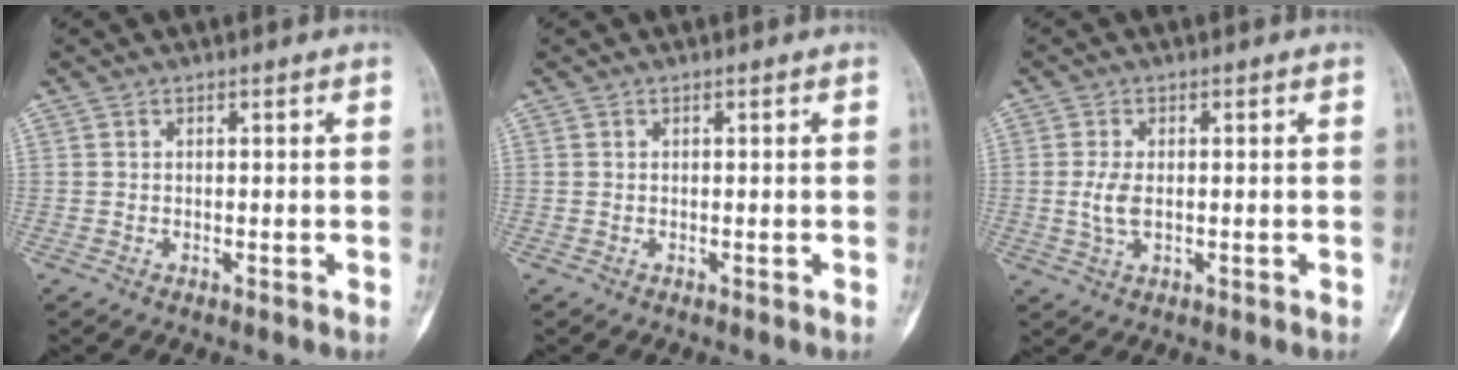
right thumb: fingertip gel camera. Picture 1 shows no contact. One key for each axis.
{"total": 0.0}
{"total": 3.6, "fx": -0.1, "fy": 1.9, "fz": 3.1, "tx": -0.071, "ty": -0.002, "tz": -0.003}